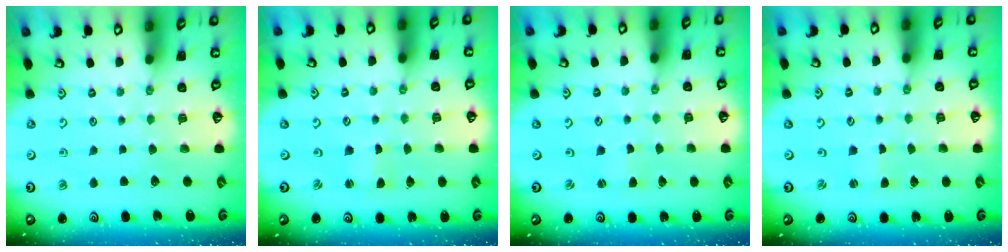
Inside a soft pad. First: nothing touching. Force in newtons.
{"total": 0.6, "press": 0.6, "slide": 0.1}
{"total": 1.2, "press": 1.2, "slide": 0.2}
{"total": 0.0}